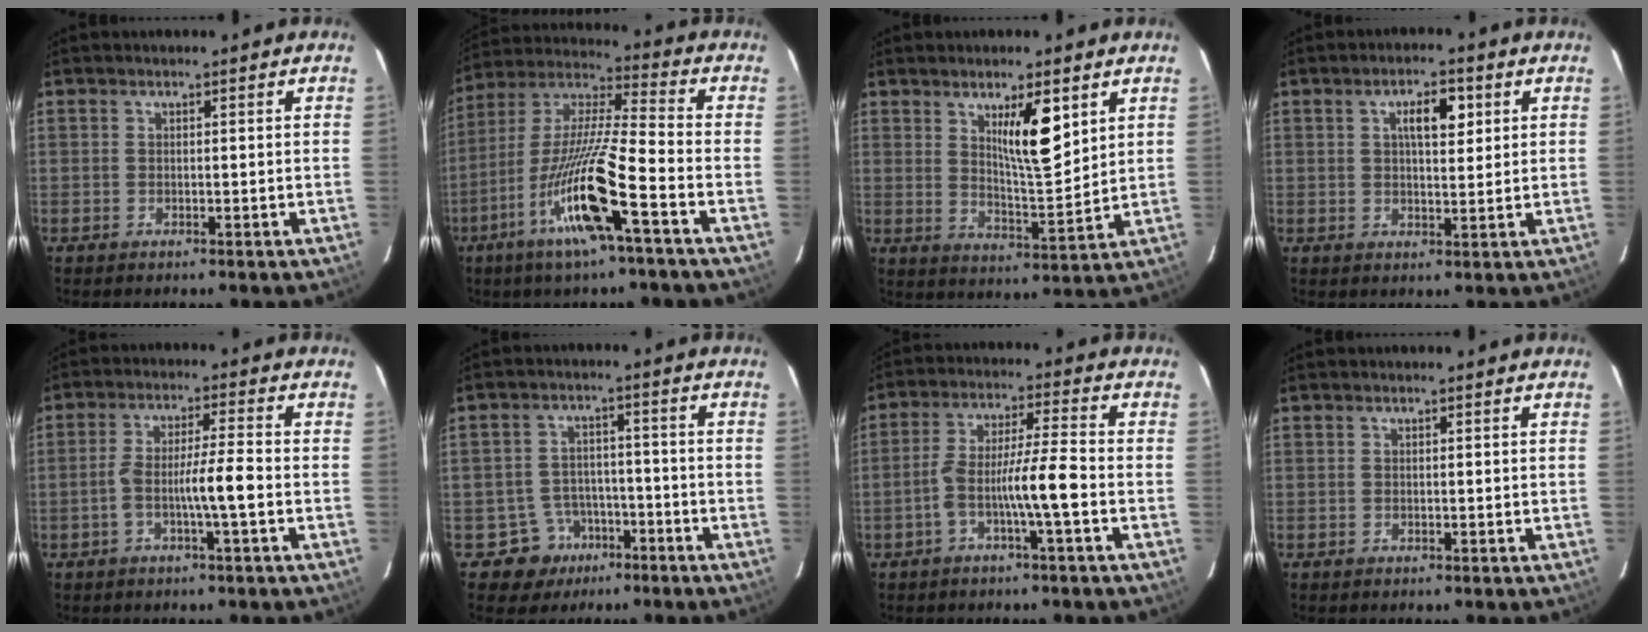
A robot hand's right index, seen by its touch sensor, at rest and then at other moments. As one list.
[{"total": 16.3, "force": [-7.2, 0.1, 14.7], "torque": [-0.296, -0.014, -0.137]}, {"total": 8.5, "force": [3.9, 1.5, 7.4], "torque": [-0.126, -0.011, 0.071]}, {"total": 5.2, "force": [1.9, 1.8, 4.5], "torque": [-0.076, 0.010, 0.032]}, {"total": 6.3, "force": [-1.9, -0.1, 6.0], "torque": [-0.113, 0.013, -0.033]}, {"total": 6.2, "force": [-3.2, 5.3, -0.1], "torque": [0.013, 0.013, -0.043]}, {"total": 8.1, "force": [-2.9, -0.3, 7.6], "torque": [-0.142, 0.016, -0.052]}, {"total": 0.0}]